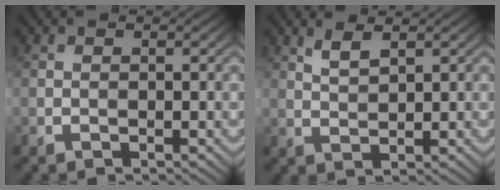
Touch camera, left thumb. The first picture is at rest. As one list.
[{"total": 2.6, "force": [1.8, 0.7, 1.8], "torque": [-0.043, 0.000, 0.039]}]